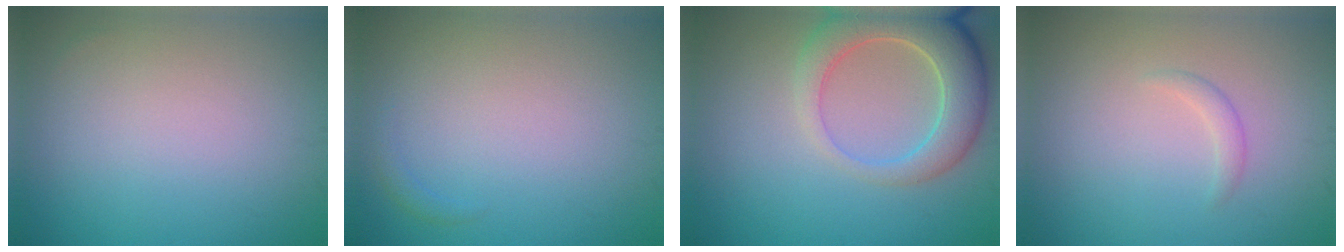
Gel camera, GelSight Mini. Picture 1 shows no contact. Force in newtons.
{"total": 0.7, "press": 0.7, "slide": 0.1}
{"total": 6.5, "press": 6.4, "slide": 0.7}
{"total": 0.9, "press": 0.9, "slide": 0.0}